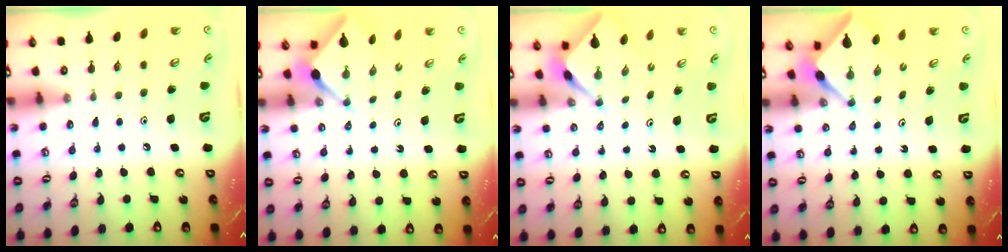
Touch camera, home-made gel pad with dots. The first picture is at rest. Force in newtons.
{"total": 2.4, "press": 2.4, "slide": 0.3}
{"total": 2.1, "press": 2.1, "slide": 0.3}
{"total": 3.1, "press": 3.0, "slide": 0.3}